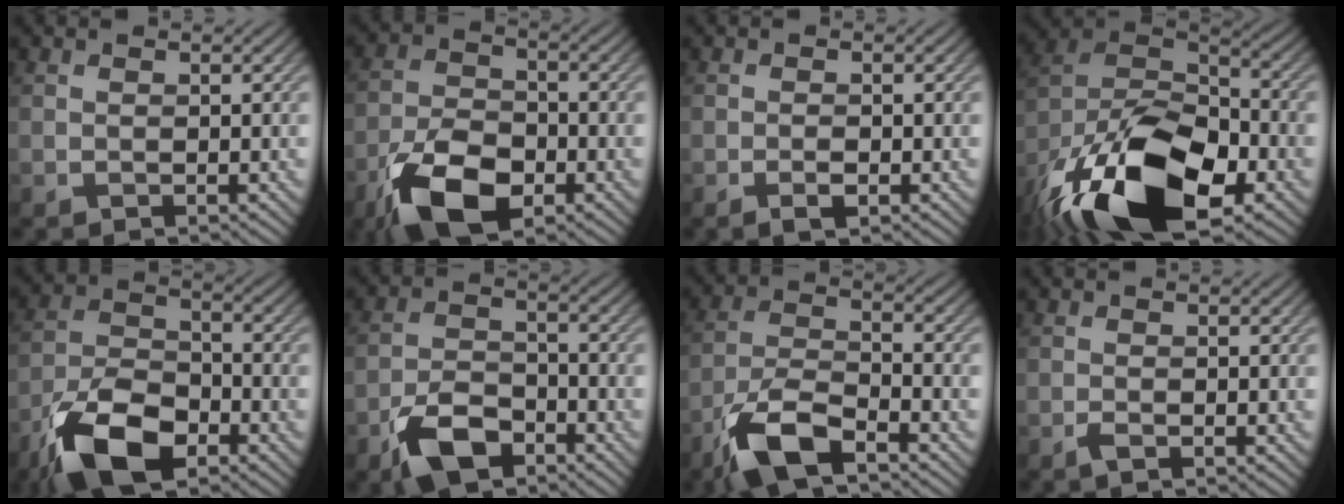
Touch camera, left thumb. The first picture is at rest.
{"total": 11.0, "force": [-6.1, 5.5, 7.3], "torque": [-0.159, -0.013, -0.123]}
{"total": 1.5, "force": [-0.8, 0.6, 1.2], "torque": [-0.020, -0.001, -0.013]}
{"total": 20.1, "force": [-11.5, 9.6, 13.3], "torque": [-0.288, -0.031, -0.201]}
{"total": 12.2, "force": [-7.4, 5.7, 7.8], "torque": [-0.168, -0.009, -0.155]}
{"total": 7.4, "force": [-4.8, 3.7, 4.1], "torque": [-0.084, -0.002, -0.103]}
{"total": 9.6, "force": [-6.5, 3.2, 6.3], "torque": [-0.131, -0.006, -0.141]}
{"total": 0.9, "force": [-0.6, 0.2, 0.6], "torque": [-0.017, 0.000, -0.012]}